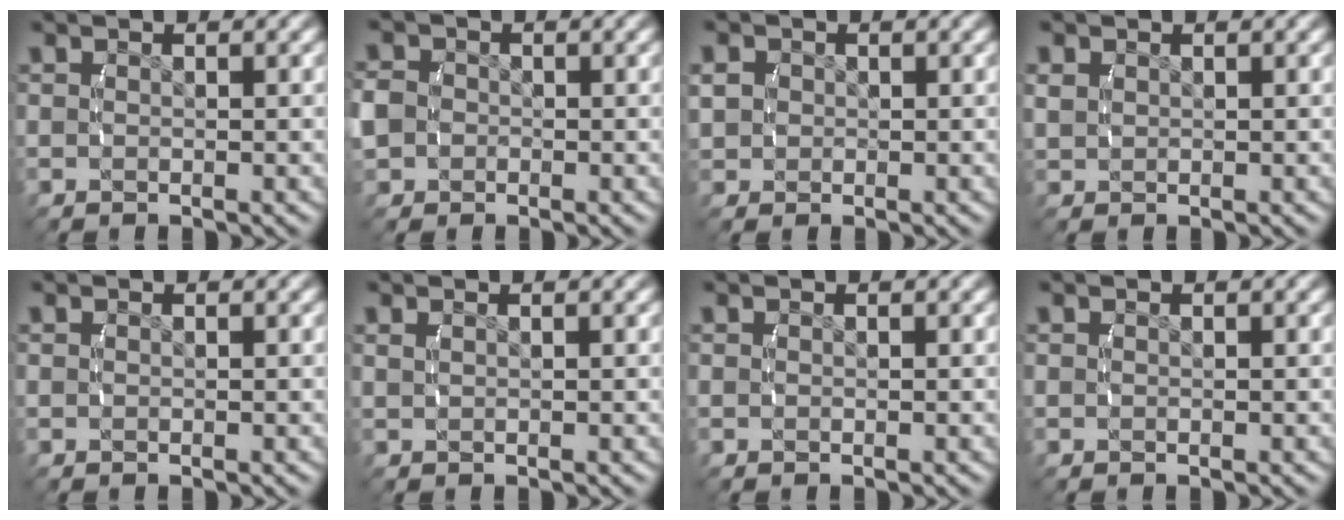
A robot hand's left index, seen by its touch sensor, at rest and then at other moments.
{"total": 3.4, "force": [-0.7, 3.1, 1.2], "torque": [-0.044, -0.018, -0.008]}
{"total": 2.1, "force": [0.3, 1.9, 0.8], "torque": [-0.023, -0.005, 0.013]}
{"total": 0.9, "force": [0.5, 0.6, 0.4], "torque": [-0.013, -0.003, 0.020]}
{"total": 0.0}
{"total": 0.7, "force": [0.4, -0.6, 0.2], "torque": [-0.004, -0.004, 0.015]}
{"total": 0.0}
{"total": 0.0}